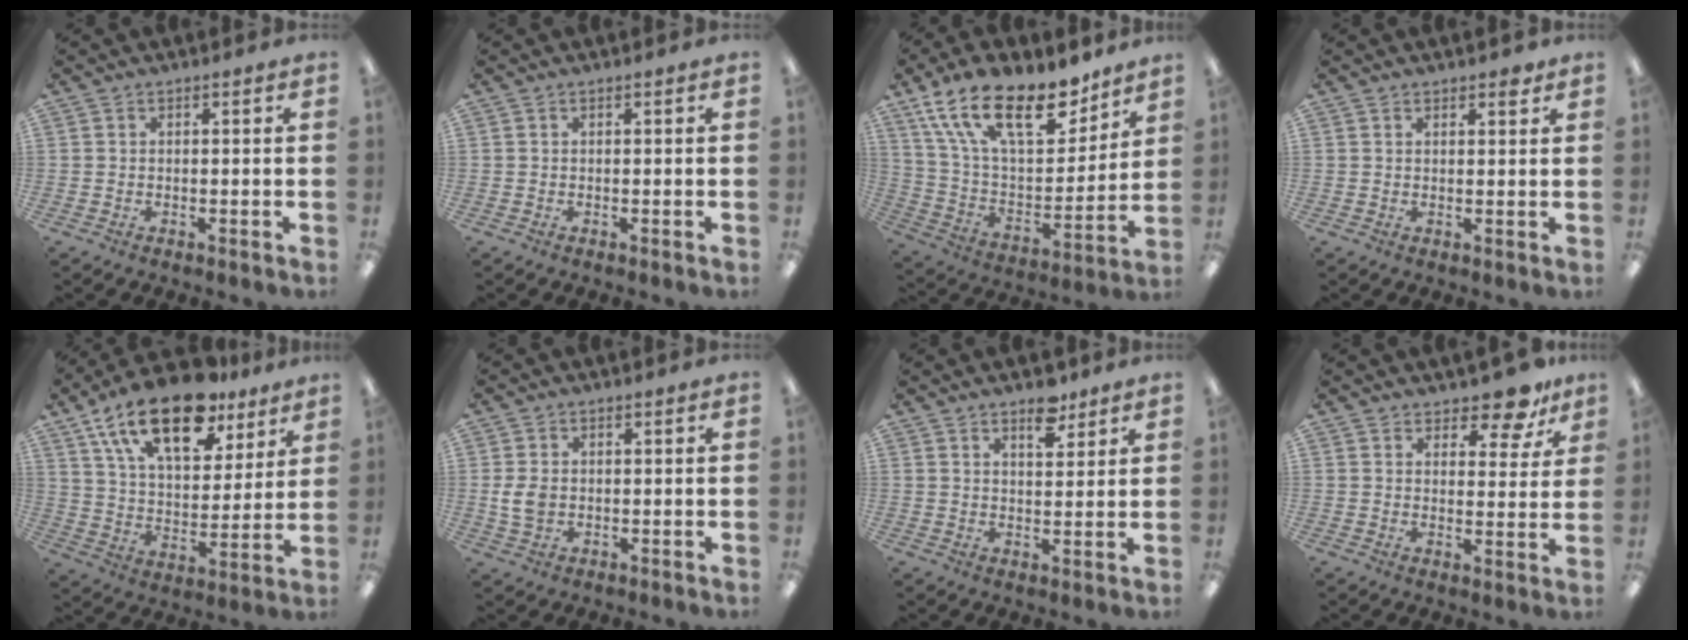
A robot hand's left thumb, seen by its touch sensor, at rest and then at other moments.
{"total": 0.0}
{"total": 22.7, "force": [14.8, 9.9, 14.1], "torque": [-0.242, -0.082, 0.263]}
{"total": 2.2, "force": [1.8, 1.0, 0.8], "torque": [-0.001, -0.005, 0.028]}
{"total": 21.5, "force": [14.2, 9.8, 12.8], "torque": [-0.225, -0.068, 0.250]}
{"total": 4.6, "force": [-0.1, 3.5, 3.1], "torque": [-0.076, 0.001, -0.007]}
{"total": 5.9, "force": [4.4, 2.8, 2.8], "torque": [-0.017, -0.028, 0.072]}
{"total": 8.3, "force": [6.9, 3.1, 3.5], "torque": [-0.042, -0.044, 0.121]}